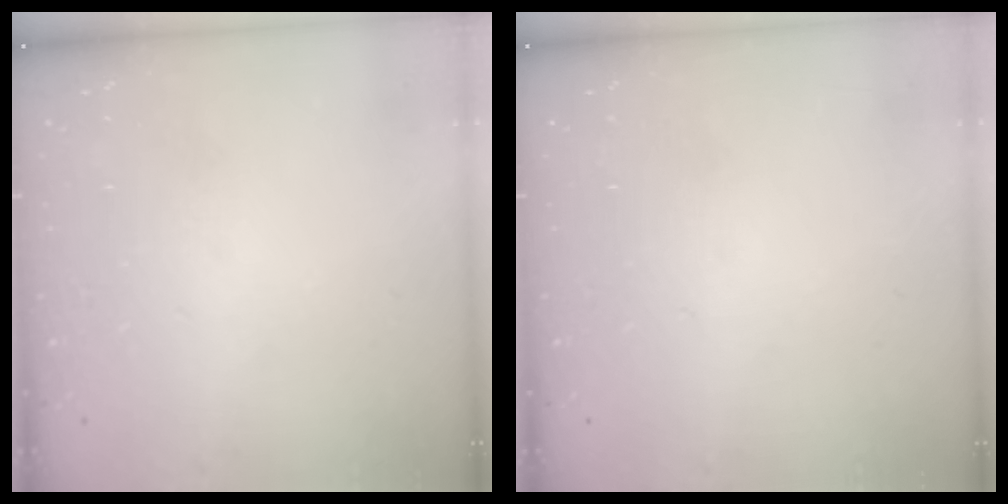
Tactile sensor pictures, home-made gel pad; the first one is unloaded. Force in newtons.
{"total": 0.0}